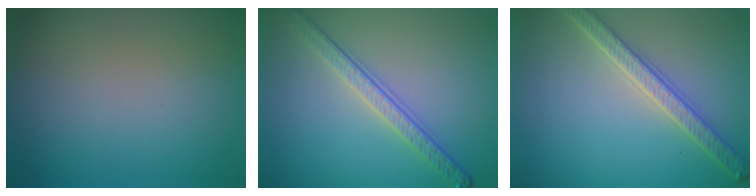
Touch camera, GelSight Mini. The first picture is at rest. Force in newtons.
{"total": 3.5, "press": 2.8, "slide": 2.0}
{"total": 4.2, "press": 3.5, "slide": 2.3}